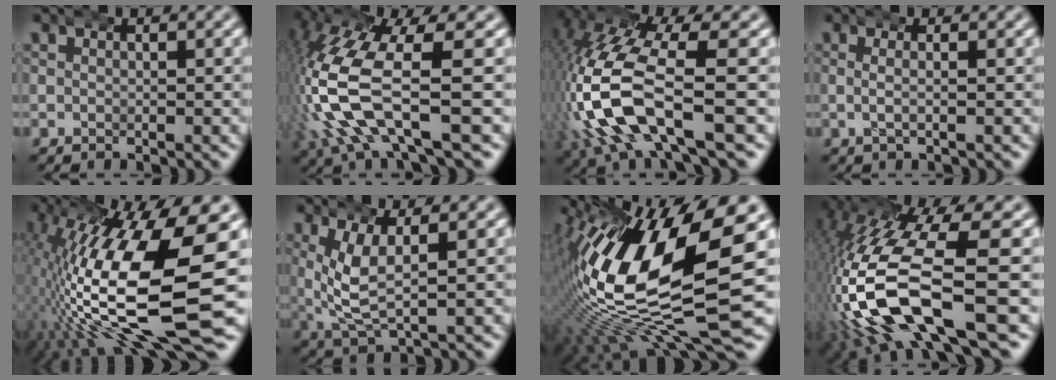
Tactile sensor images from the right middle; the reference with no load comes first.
{"total": 8.5, "force": [-0.4, 3.4, 7.8], "torque": [-0.199, -0.013, 0.002]}
{"total": 10.3, "force": [-1.4, 5.1, 8.8], "torque": [-0.237, -0.027, -0.010]}
{"total": 1.4, "force": [-0.1, 0.1, 1.4], "torque": [-0.026, 0.006, -0.003]}
{"total": 17.2, "force": [-2.0, 6.5, 15.8], "torque": [-0.262, -0.007, -0.018]}
{"total": 4.7, "force": [0.4, 2.4, 4.0], "torque": [-0.098, -0.007, 0.015]}
{"total": 18.3, "force": [0.2, 7.5, 16.7], "torque": [-0.283, 0.000, 0.010]}
{"total": 13.0, "force": [-2.4, 6.3, 11.1], "torque": [-0.255, -0.030, -0.023]}